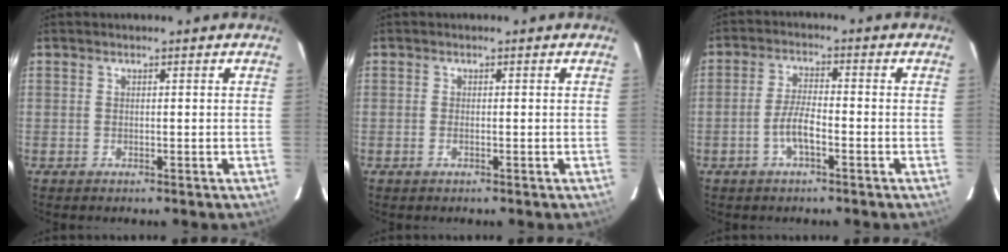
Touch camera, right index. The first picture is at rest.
{"total": 0.7, "force": [-0.4, 0.2, 0.6], "torque": [-0.013, 0.001, -0.007]}
{"total": 4.7, "force": [-2.2, 1.1, 4.0], "torque": [-0.088, 0.005, -0.041]}